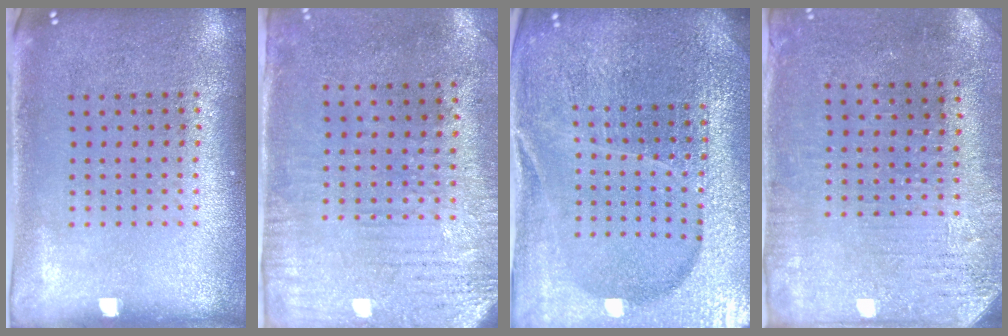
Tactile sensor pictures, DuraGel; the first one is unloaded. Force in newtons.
{"total": 3.0, "press": 2.4, "slide": 1.8}
{"total": 5.5, "press": 5.0, "slide": 2.4}
{"total": 3.1, "press": 2.7, "slide": 1.5}